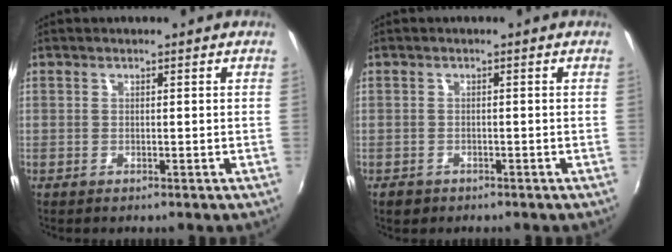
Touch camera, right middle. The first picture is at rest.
{"total": 2.0, "force": [-1.2, 1.4, 0.6], "torque": [-0.016, -0.002, -0.019]}